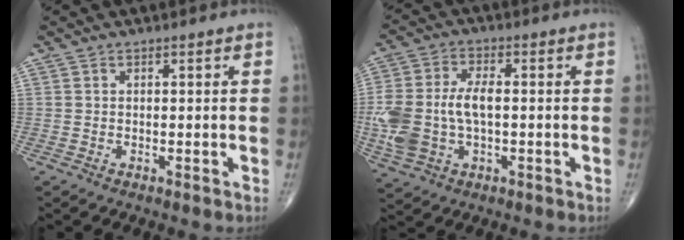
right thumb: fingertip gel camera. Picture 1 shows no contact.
{"total": 12.3, "force": [-0.9, 7.1, 10.0], "torque": [-0.228, 0.014, -0.013]}